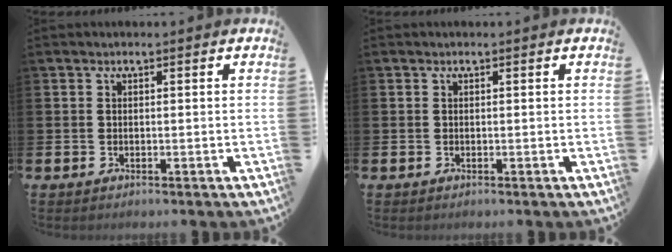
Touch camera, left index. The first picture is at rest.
{"total": 0.0}